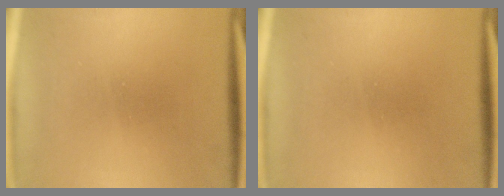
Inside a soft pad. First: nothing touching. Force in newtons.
{"total": 1.6}